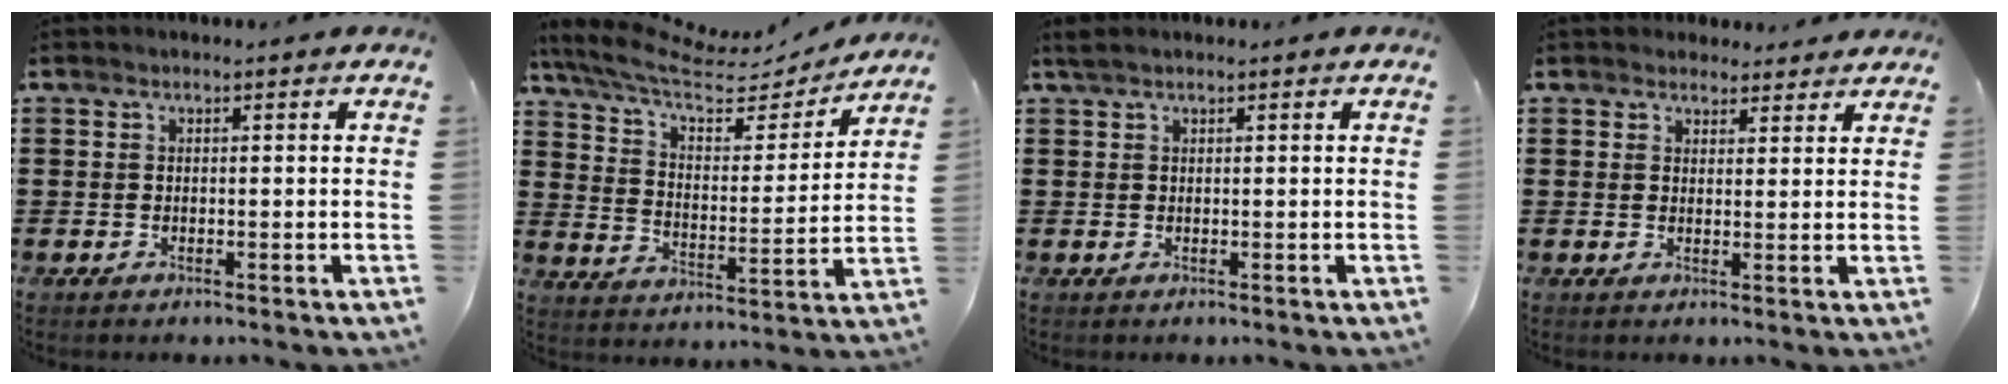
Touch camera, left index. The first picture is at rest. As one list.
[{"total": 8.5, "force": [6.6, 2.7, 4.5], "torque": [-0.116, -0.036, 0.113]}, {"total": 1.1, "force": [0.6, 0.1, 0.9], "torque": [-0.019, 0.000, 0.012]}, {"total": 2.9, "force": [2.7, 1.1, 0.0], "torque": [0.000, -0.004, 0.051]}]